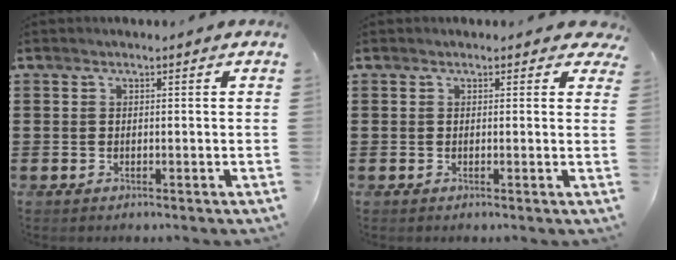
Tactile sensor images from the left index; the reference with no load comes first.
{"total": 1.2, "force": [0.7, 0.8, 0.4], "torque": [-0.005, 0.005, 0.011]}